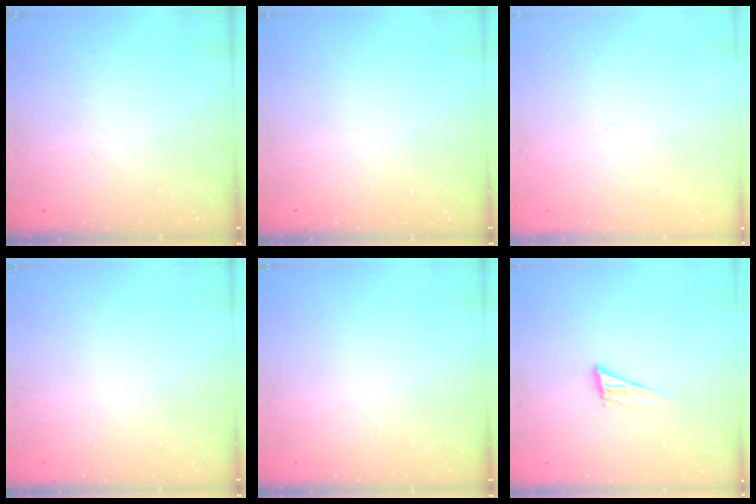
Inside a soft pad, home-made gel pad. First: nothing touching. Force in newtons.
{"total": 0.0}
{"total": 2.0, "press": 2.0, "slide": 0.1}
{"total": 0.0}
{"total": 0.0}
{"total": 9.3, "press": 9.0, "slide": 2.5}